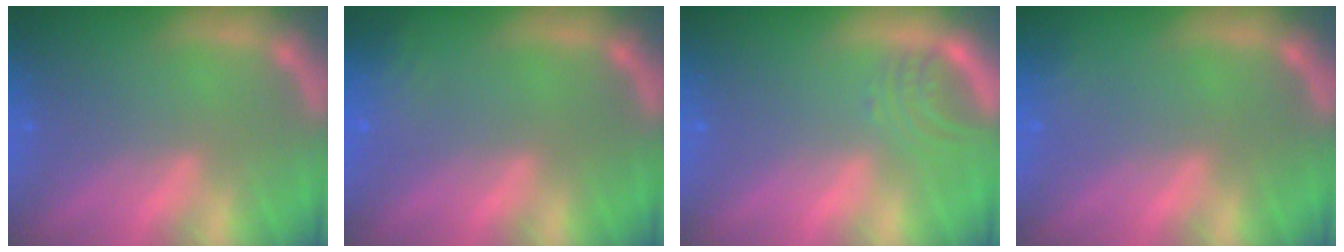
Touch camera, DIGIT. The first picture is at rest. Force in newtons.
{"total": 3.0}
{"total": 2.5}
{"total": 0.9}